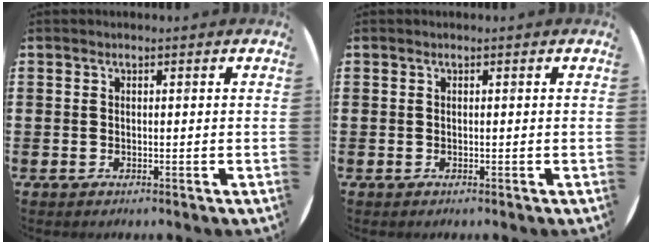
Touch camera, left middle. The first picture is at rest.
{"total": 0.0}